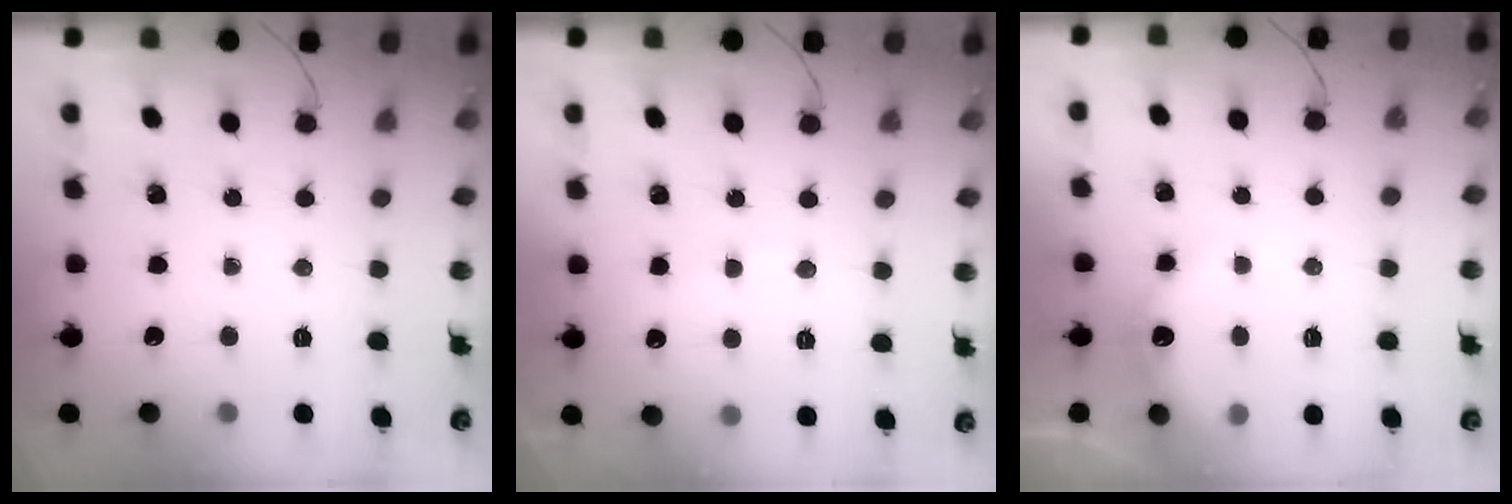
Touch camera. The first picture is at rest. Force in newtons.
{"total": 5.8, "press": 5.7, "slide": 1.0}
{"total": 6.7, "press": 6.5, "slide": 1.4}